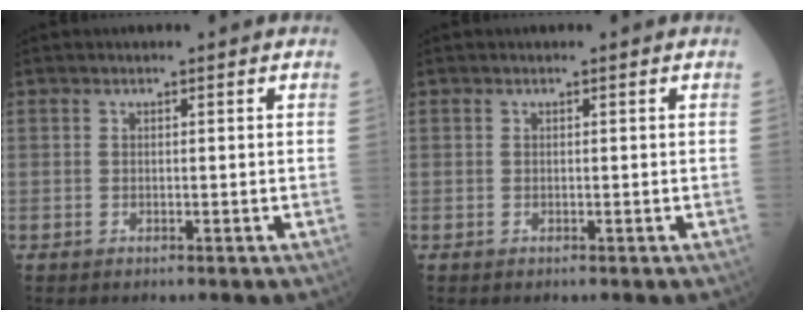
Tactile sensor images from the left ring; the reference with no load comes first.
{"total": 0.0}